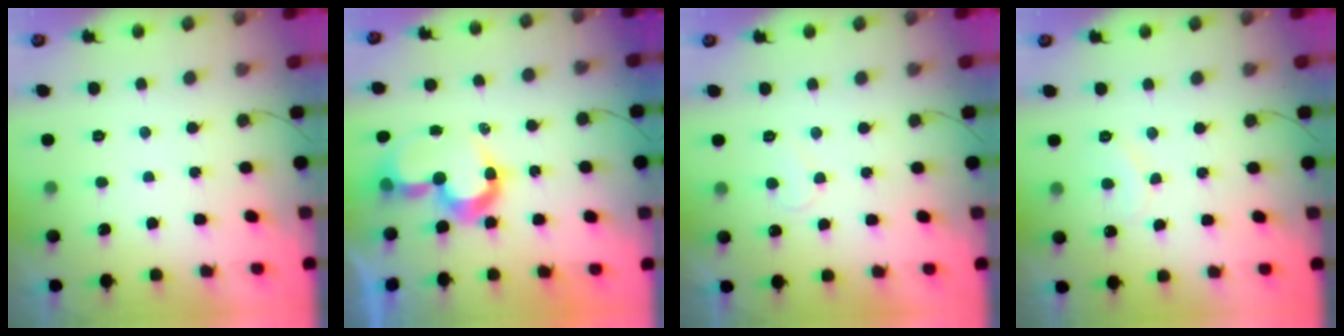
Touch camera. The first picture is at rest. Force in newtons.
{"total": 9.6, "press": 9.5, "slide": 0.9}
{"total": 6.7, "press": 6.7, "slide": 0.6}
{"total": 6.8, "press": 6.8, "slide": 0.4}